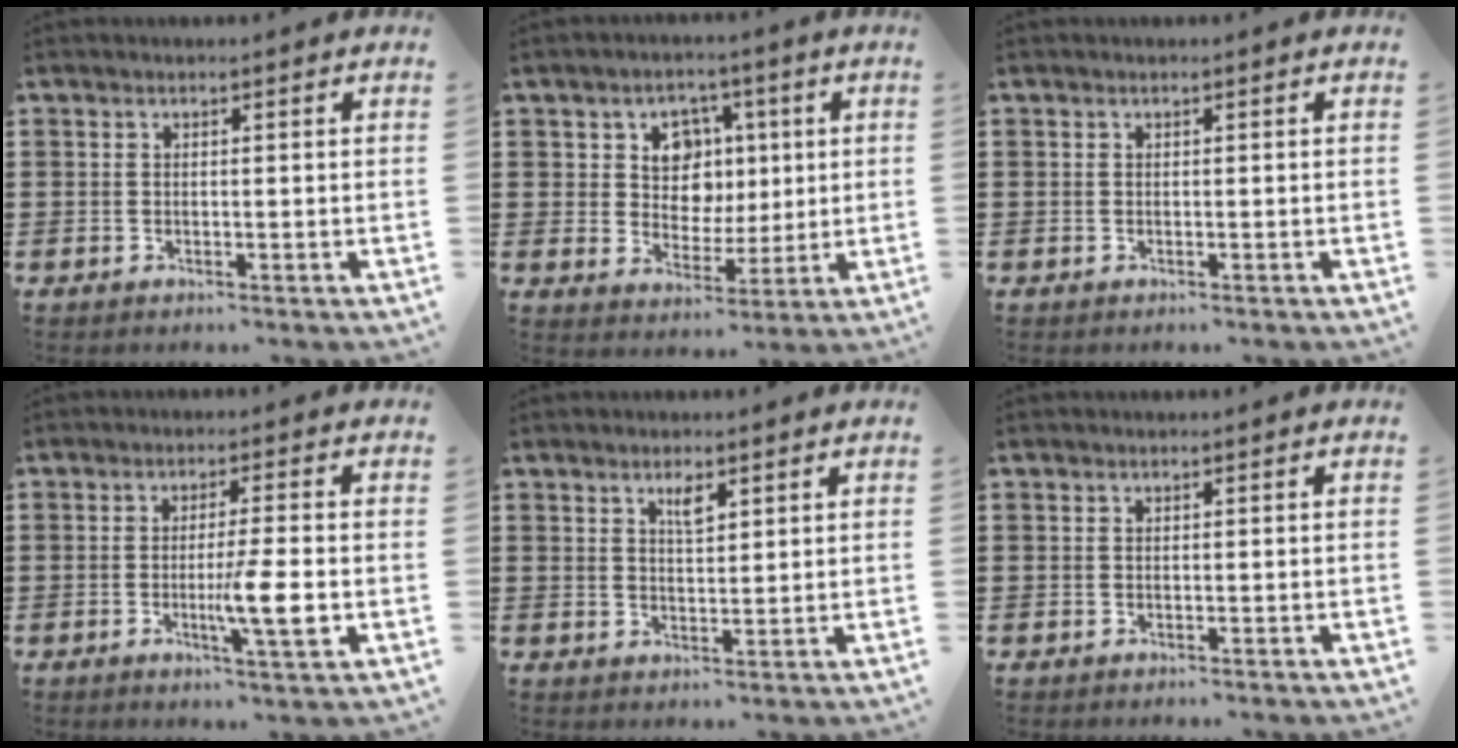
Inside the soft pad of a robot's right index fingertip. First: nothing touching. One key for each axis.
{"total": 7.1, "fx": 1.8, "fy": 6.2, "fz": 3.0, "tx": -0.070, "ty": 0.014, "tz": 0.029}
{"total": 0.0}
{"total": 7.2, "fx": -1.6, "fy": 0.4, "fz": 7.1, "tx": -0.122, "ty": -0.013, "tz": -0.028}
{"total": 2.5, "fx": 1.5, "fy": 0.8, "fz": 1.8, "tx": -0.023, "ty": -0.003, "tz": 0.022}
{"total": 0.0}